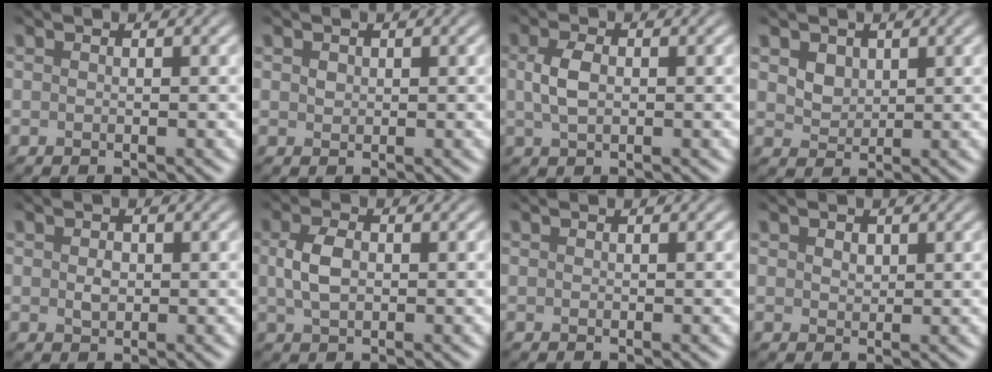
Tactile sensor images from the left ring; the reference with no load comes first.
{"total": 0.7, "force": [0.3, 0.6, 0.3], "torque": [-0.008, -0.001, 0.007]}
{"total": 2.4, "force": [0.1, 1.3, 2.0], "torque": [-0.048, 0.002, 0.002]}
{"total": 2.3, "force": [1.2, 1.6, 1.1], "torque": [-0.026, 0.000, 0.024]}
{"total": 1.0, "force": [0.0, 0.7, 0.7], "torque": [-0.014, -0.001, 0.000]}
{"total": 2.7, "force": [0.1, 1.7, 2.2], "torque": [-0.051, 0.002, 0.003]}
{"total": 0.0}
{"total": 1.1, "force": [0.7, 0.8, 0.4], "torque": [-0.008, -0.002, 0.011]}